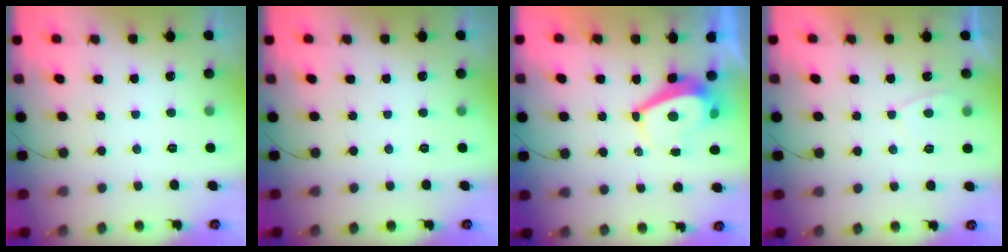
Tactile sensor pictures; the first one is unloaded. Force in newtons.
{"total": 0.0}
{"total": 4.7, "press": 4.7, "slide": 0.5}
{"total": 1.8, "press": 1.7, "slide": 0.6}